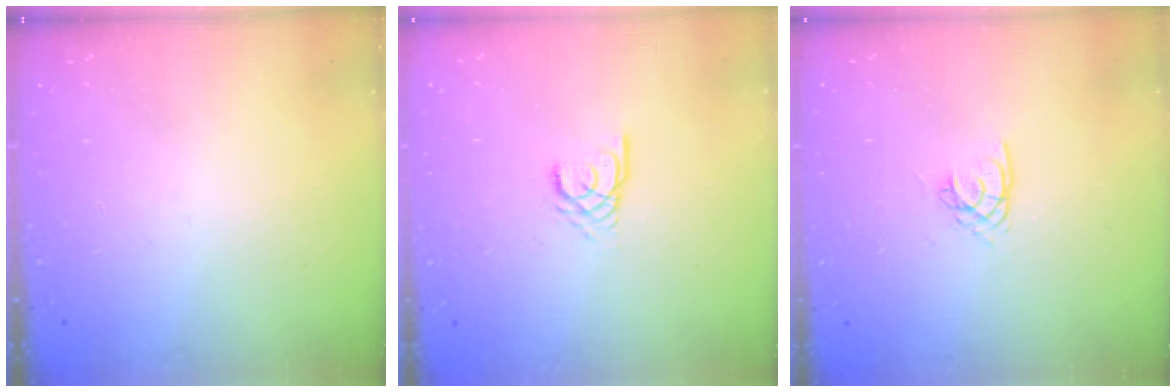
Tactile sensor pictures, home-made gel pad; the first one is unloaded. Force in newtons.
{"total": 2.2, "press": 2.2, "slide": 0.2}
{"total": 1.8, "press": 1.8, "slide": 0.2}